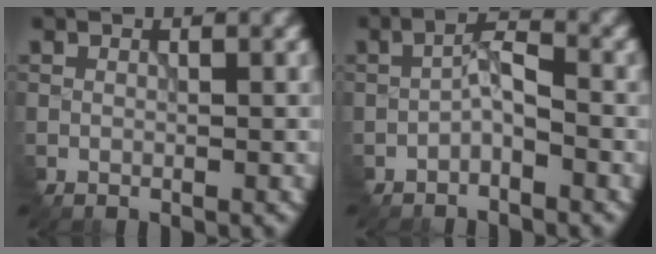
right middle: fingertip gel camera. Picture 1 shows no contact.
{"total": 2.2, "force": [-1.1, 0.8, 1.7], "torque": [-0.031, 0.012, -0.025]}